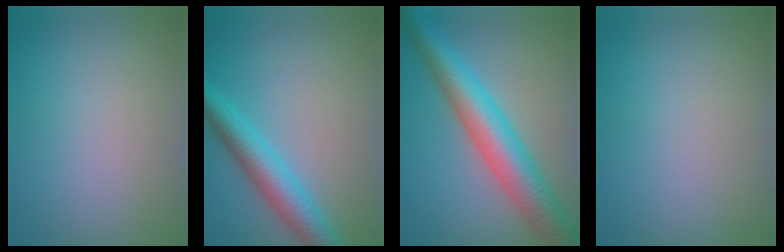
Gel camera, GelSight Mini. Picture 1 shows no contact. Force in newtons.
{"total": 5.1, "press": 5.1, "slide": 0.2}
{"total": 7.8, "press": 7.8, "slide": 0.2}
{"total": 0.0}